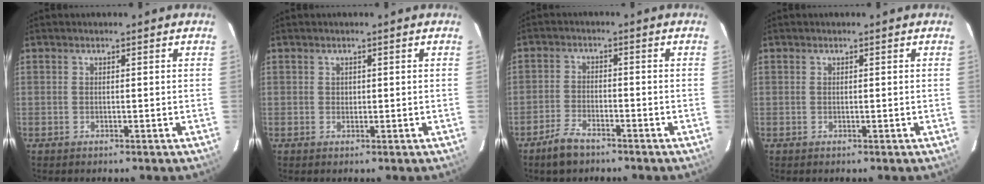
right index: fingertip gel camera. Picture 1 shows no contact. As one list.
[{"total": 0.8, "force": [0.2, 0.7, 0.1], "torque": [0.003, 0.004, 0.002]}, {"total": 5.2, "force": [-4.0, 2.1, 2.6], "torque": [-0.070, 0.000, -0.076]}, {"total": 0.0}]